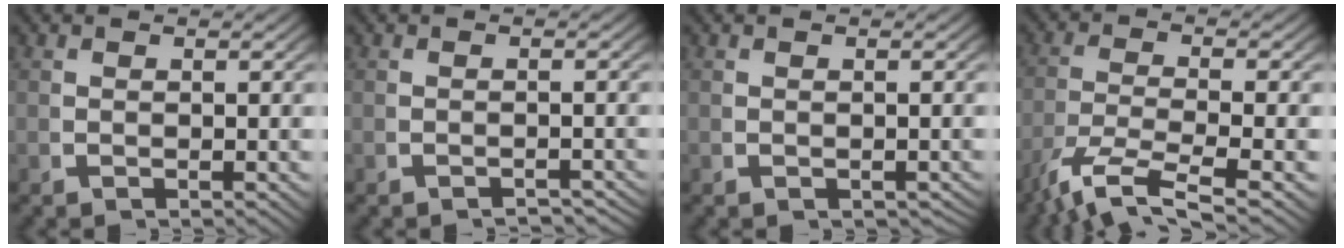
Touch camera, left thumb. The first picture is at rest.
{"total": 2.0, "force": [-1.9, 0.2, 0.3], "torque": [-0.002, -0.003, -0.029]}
{"total": 0.7, "force": [-0.5, 0.4, 0.3], "torque": [-0.005, -0.004, -0.004]}
{"total": 6.2, "force": [-3.1, 2.3, 4.8], "torque": [-0.110, -0.020, -0.041]}